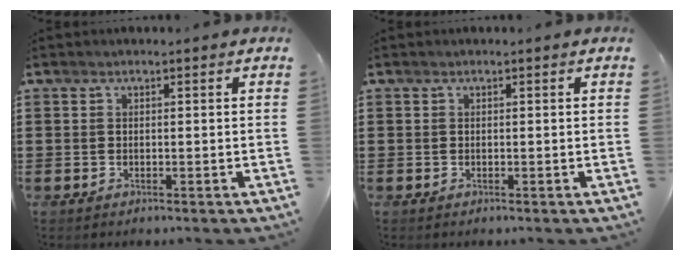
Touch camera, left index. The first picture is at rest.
{"total": 0.0}